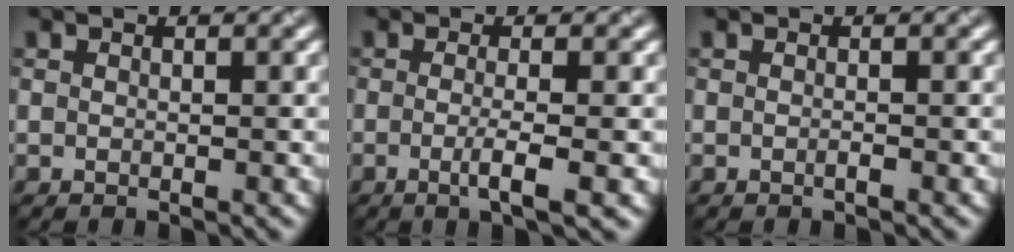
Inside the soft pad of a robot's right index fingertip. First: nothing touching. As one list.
[{"total": 2.9, "force": [-1.2, 0.5, 2.6], "torque": [-0.041, -0.003, -0.013]}, {"total": 1.0, "force": [-0.6, 0.3, 0.7], "torque": [-0.009, 0.004, -0.013]}]